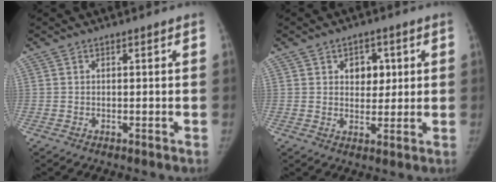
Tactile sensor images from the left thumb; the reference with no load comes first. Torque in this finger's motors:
{"motor_torque": [0.01, 0.03, 0.09, -0.15, -0.01]}